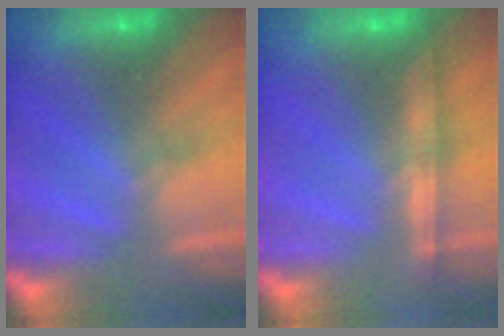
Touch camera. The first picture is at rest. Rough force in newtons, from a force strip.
{"total": 1.1}